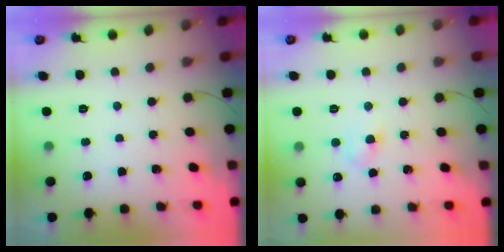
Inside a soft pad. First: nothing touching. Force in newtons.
{"total": 3.1, "press": 2.9, "slide": 1.1}